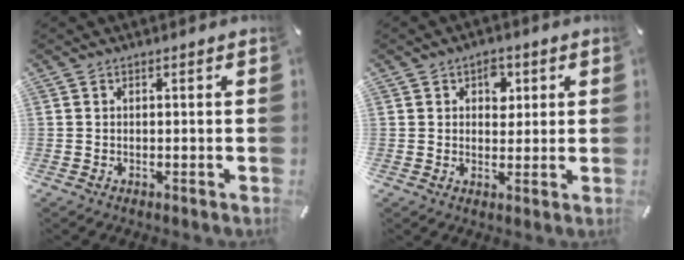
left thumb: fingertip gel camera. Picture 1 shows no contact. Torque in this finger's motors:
{"motor_torque": [0.79, 0.86, 0.46, -0.53, 0.16]}